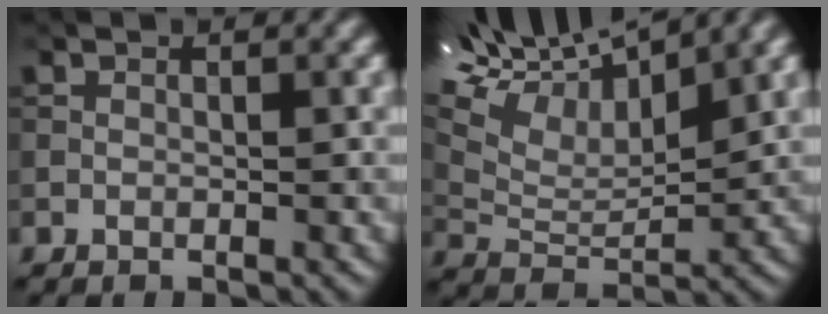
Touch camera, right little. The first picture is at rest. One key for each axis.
{"total": 11.1, "fx": 8.5, "fy": 3.5, "fz": 6.1, "tx": -0.132, "ty": 0.023, "tz": 0.134}